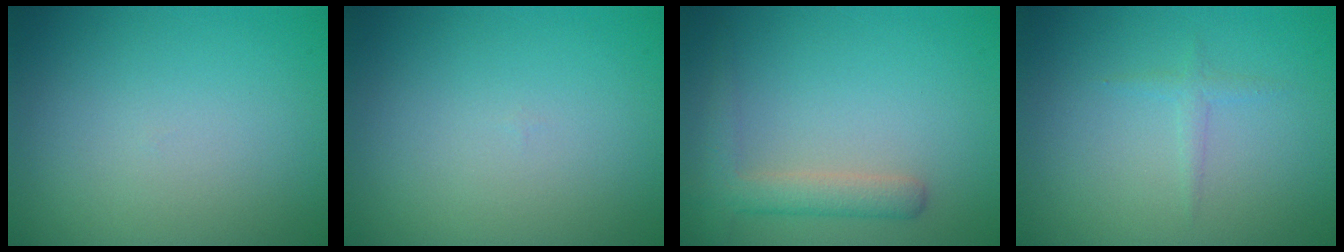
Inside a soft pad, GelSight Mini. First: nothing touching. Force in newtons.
{"total": 0.0}
{"total": 2.8, "press": 2.8, "slide": 0.2}
{"total": 0.9, "press": 0.9, "slide": 0.0}